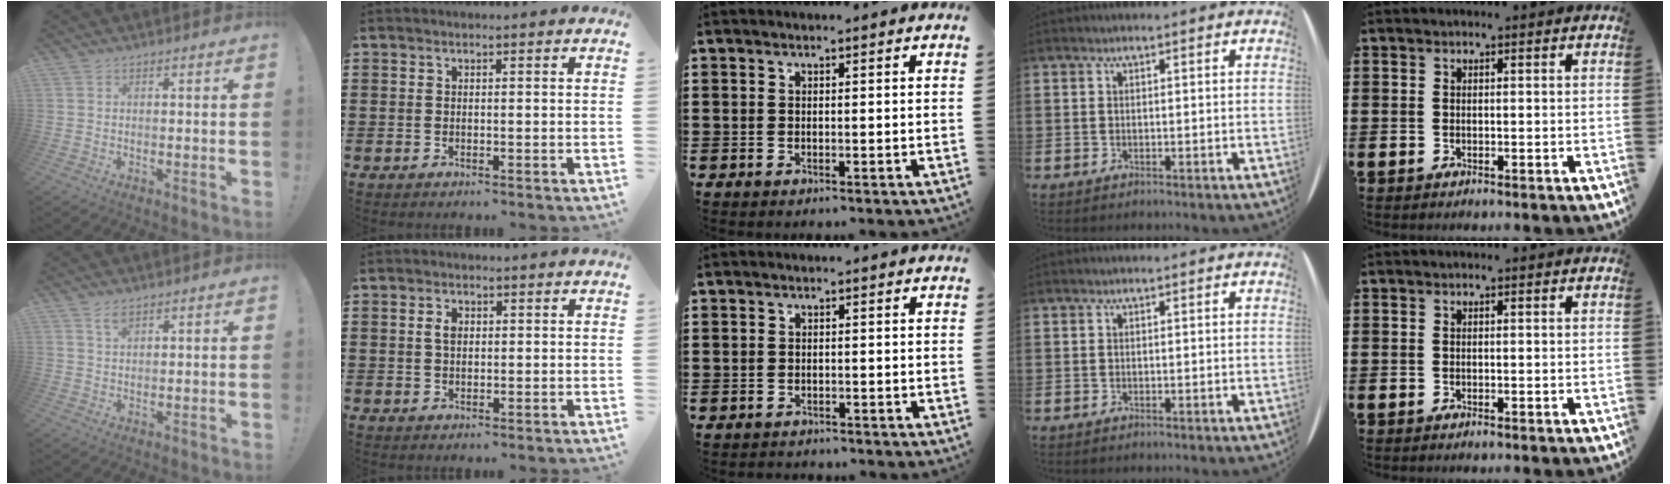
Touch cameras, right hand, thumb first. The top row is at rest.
{"thumb": {"total": 2.9, "force": [1.9, 1.0, 1.9], "torque": [-0.032, -0.007, 0.032]}, "index": {"total": 2.2, "force": [0.5, 1.3, 1.7], "torque": [-0.036, 0.008, 0.007]}, "middle": {"total": 0.9, "force": [-0.9, 0.2, -0.1], "torque": [0.000, 0.002, -0.021]}}